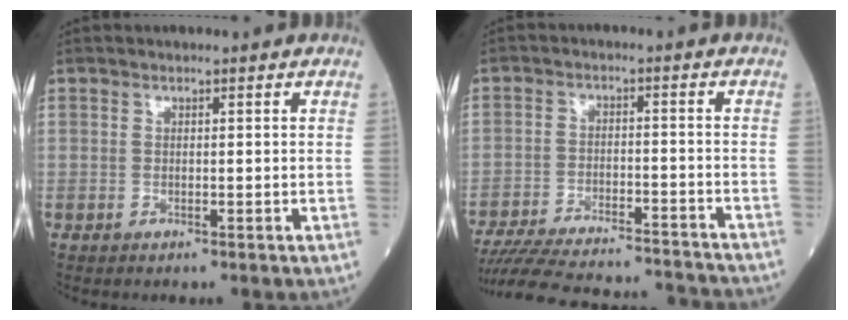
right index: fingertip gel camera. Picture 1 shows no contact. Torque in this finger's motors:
{"motor_torque": [-2.13, -0.01, -1.05, -0.21]}